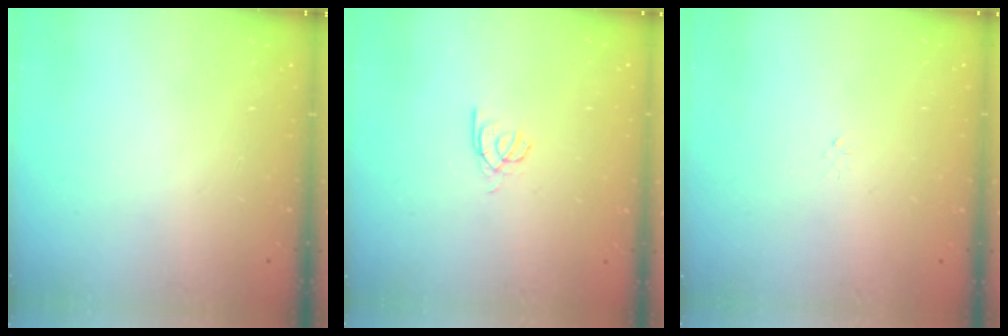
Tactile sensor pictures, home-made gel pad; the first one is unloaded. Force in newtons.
{"total": 2.5, "press": 2.4, "slide": 0.3}
{"total": 0.0}